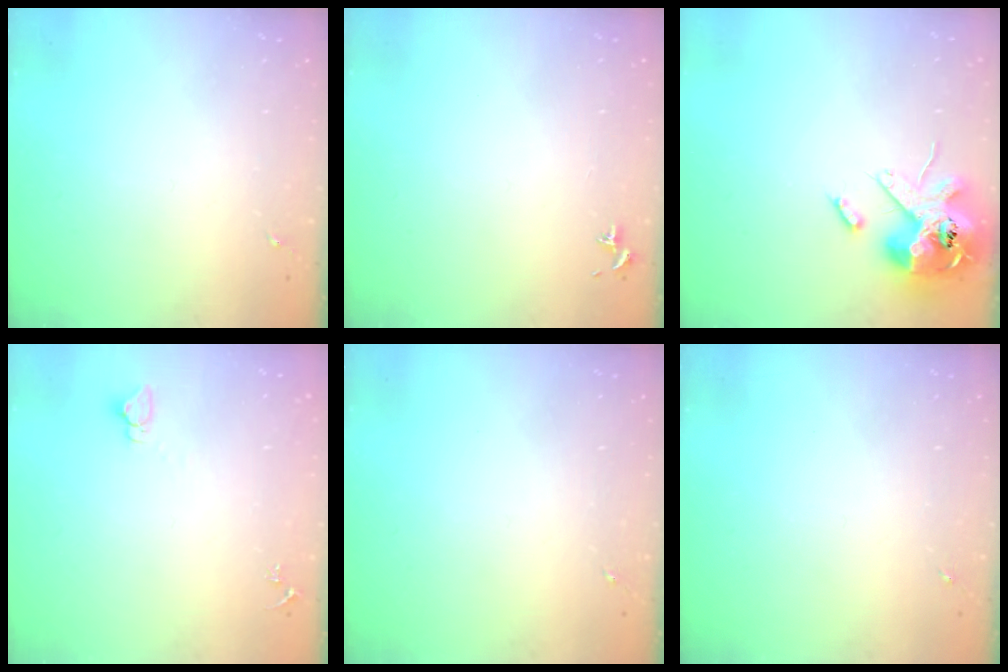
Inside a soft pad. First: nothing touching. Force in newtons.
{"total": 0.7, "press": 0.6, "slide": 0.5}
{"total": 14.9, "press": 14.7, "slide": 2.6}
{"total": 2.8, "press": 2.8, "slide": 0.2}
{"total": 0.0}
{"total": 0.0}